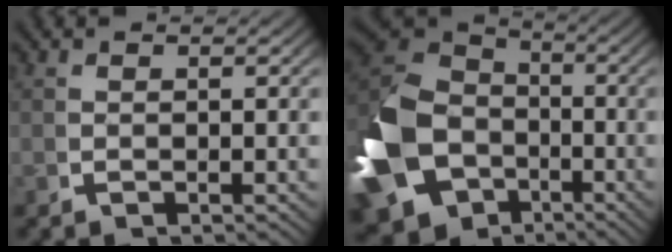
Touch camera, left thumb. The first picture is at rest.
{"total": 17.5, "force": [-4.2, 14.0, 9.7], "torque": [-0.235, -0.057, -0.053]}